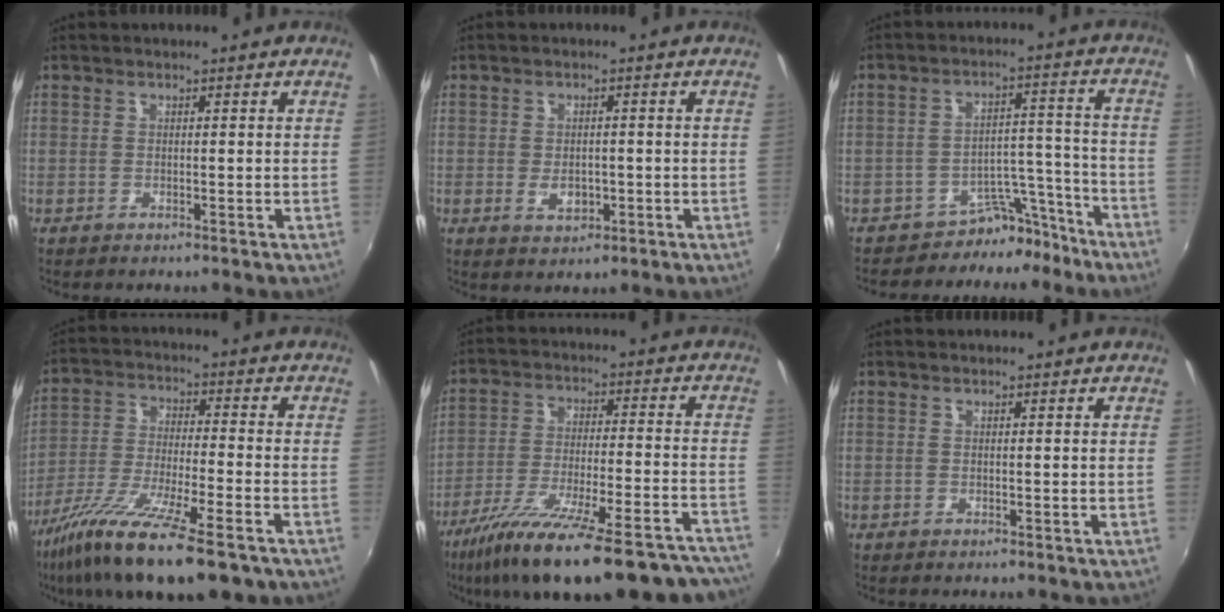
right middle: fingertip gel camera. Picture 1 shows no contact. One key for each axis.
{"total": 3.6, "fx": -0.9, "fy": 2.5, "fz": 2.4, "tx": -0.044, "ty": -0.005, "tz": -0.012}
{"total": 8.0, "fx": -6.9, "fy": 4.1, "fz": 0.8, "tx": 0.002, "ty": 0.042, "tz": -0.095}
{"total": 18.0, "fx": -12.4, "fy": 2.9, "fz": 12.7, "tx": -0.248, "ty": -0.055, "tz": -0.224}
{"total": 29.9, "fx": -24.6, "fy": 6.6, "fz": 15.7, "tx": -0.261, "ty": -0.058, "tz": -0.349}
{"total": 0.0}